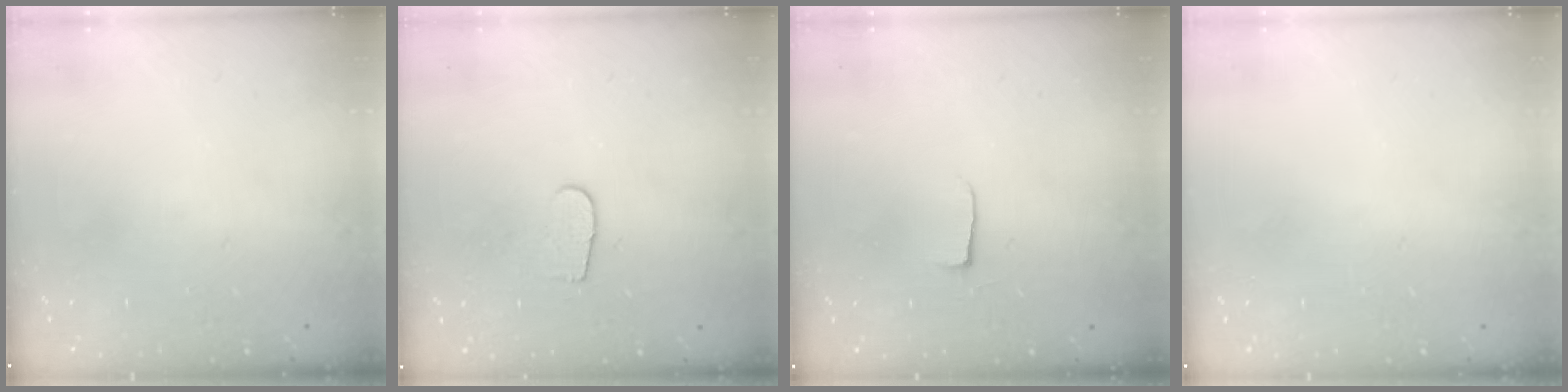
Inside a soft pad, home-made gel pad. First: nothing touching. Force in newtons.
{"total": 6.3, "press": 6.3, "slide": 0.6}
{"total": 3.9, "press": 3.9, "slide": 0.5}
{"total": 0.6, "press": 0.6, "slide": 0.2}